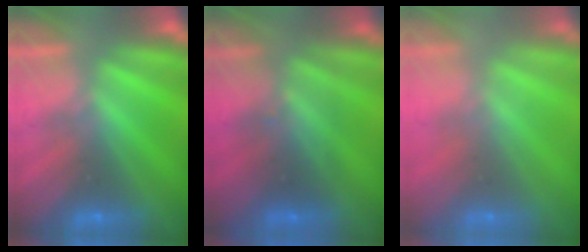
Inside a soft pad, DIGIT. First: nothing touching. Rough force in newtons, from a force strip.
{"total": 2.3}
{"total": 7.8}